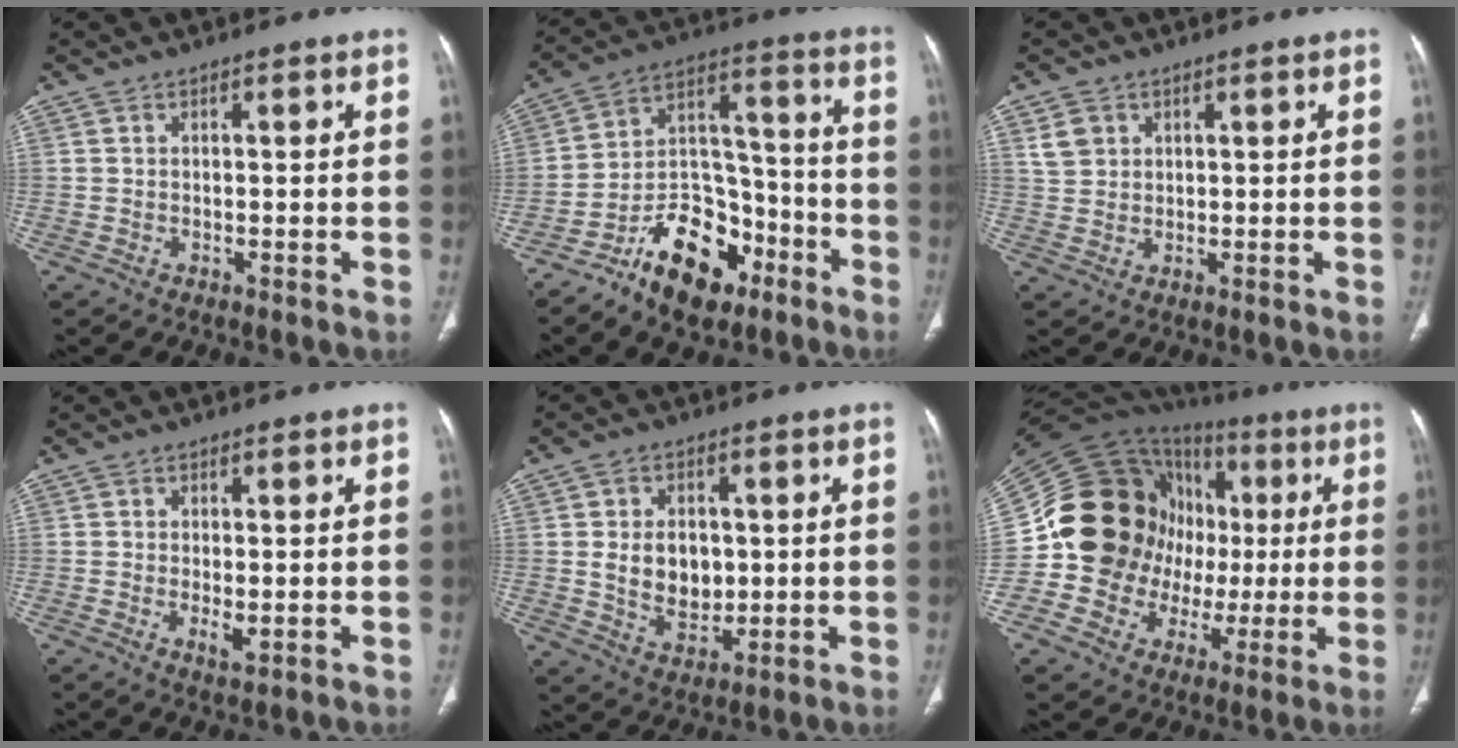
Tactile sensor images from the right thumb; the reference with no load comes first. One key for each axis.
{"total": 16.3, "fx": -9.8, "fy": 9.4, "fz": 9.0, "tx": -0.103, "ty": 0.087, "tz": -0.168}
{"total": 3.7, "fx": 1.6, "fy": 3.0, "fz": 1.3, "tx": -0.014, "ty": -0.003, "tz": 0.034}
{"total": 2.7, "fx": -0.5, "fy": 1.1, "fz": 2.4, "tx": -0.044, "ty": -0.006, "tz": -0.008}
{"total": 9.3, "fx": 0.5, "fy": 6.7, "fz": 6.5, "tx": -0.077, "ty": -0.009, "tz": 0.017}
{"total": 24.8, "fx": 1.1, "fy": 20.9, "fz": 13.3, "tx": -0.168, "ty": 0.064, "tz": 0.031}